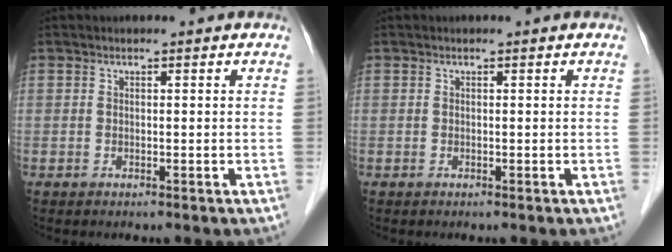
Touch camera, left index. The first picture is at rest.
{"total": 0.0}